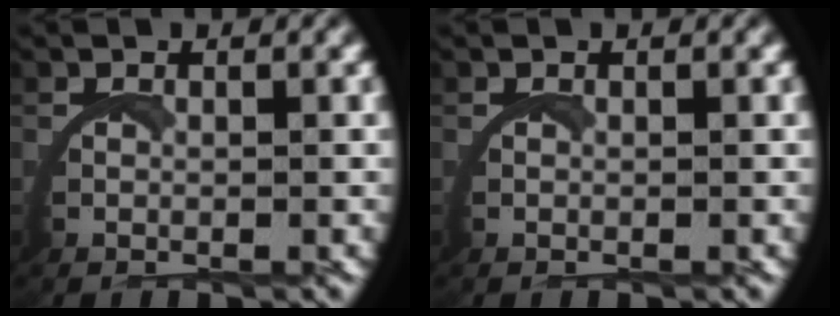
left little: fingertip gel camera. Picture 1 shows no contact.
{"total": 0.0}